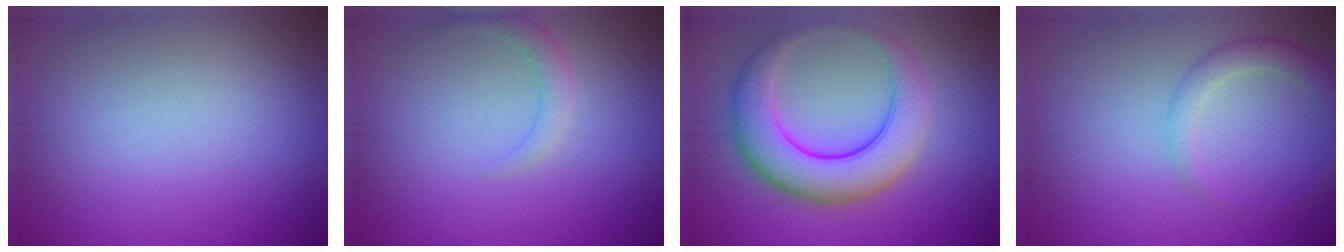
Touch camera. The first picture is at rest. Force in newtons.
{"total": 1.5, "press": 1.5, "slide": 0.1}
{"total": 6.9, "press": 6.9, "slide": 0.2}
{"total": 2.5, "press": 2.5, "slide": 0.1}